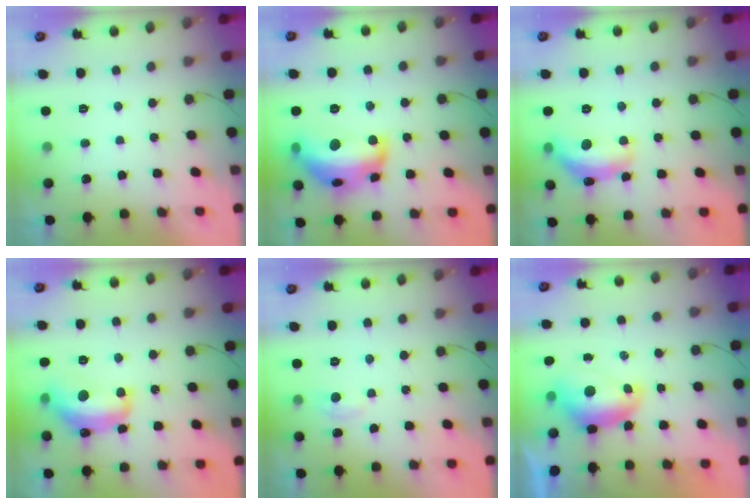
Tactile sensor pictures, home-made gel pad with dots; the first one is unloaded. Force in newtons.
{"total": 19.5, "press": 19.5, "slide": 1.0}
{"total": 14.2, "press": 14.1, "slide": 1.0}
{"total": 14.7, "press": 14.7, "slide": 1.1}
{"total": 5.0, "press": 5.0, "slide": 0.7}
{"total": 8.5, "press": 8.4, "slide": 1.0}